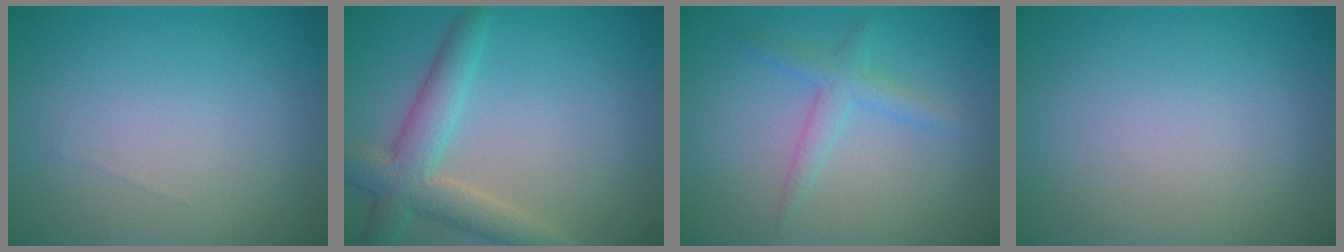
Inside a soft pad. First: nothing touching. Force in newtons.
{"total": 4.7, "press": 4.7, "slide": 0.4}
{"total": 1.3, "press": 1.3, "slide": 0.1}
{"total": 0.0}